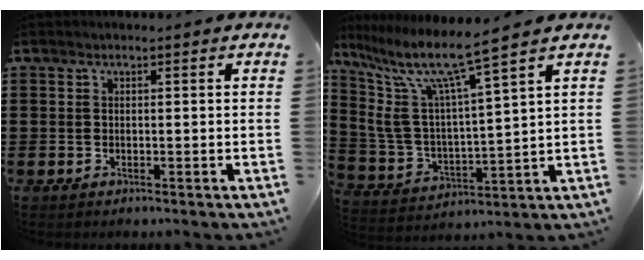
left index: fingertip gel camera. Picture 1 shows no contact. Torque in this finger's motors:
{"motor_torque": [0.97, -1.16, 0.65, 0.21]}